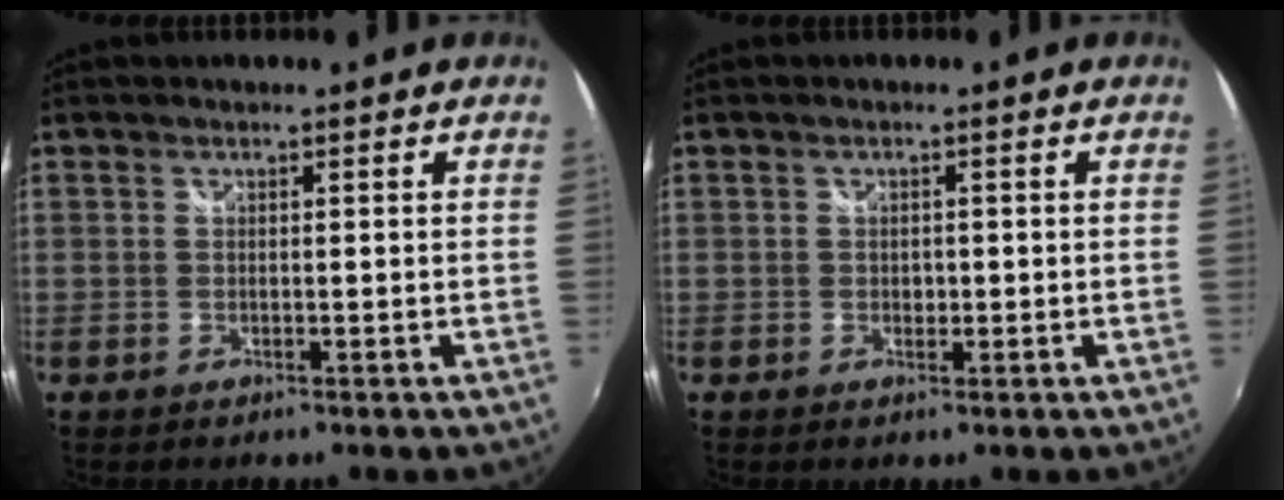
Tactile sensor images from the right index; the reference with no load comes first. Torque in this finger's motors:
{"motor_torque": [-0.29, 0.06, 0.00, -0.01]}